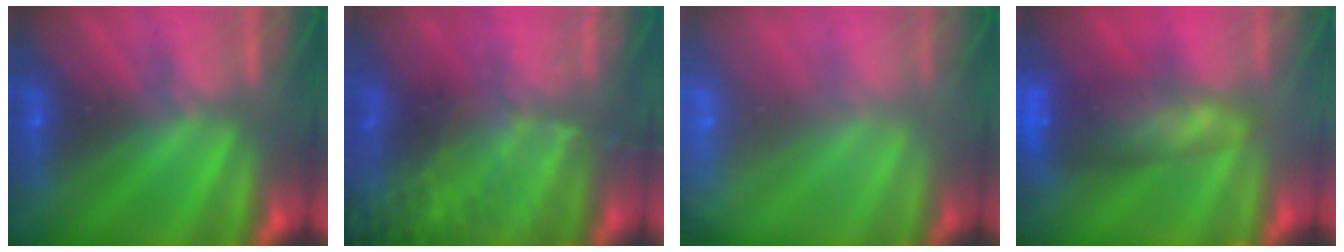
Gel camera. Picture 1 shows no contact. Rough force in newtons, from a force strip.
{"total": 9.8}
{"total": 7.7}
{"total": 7.4}